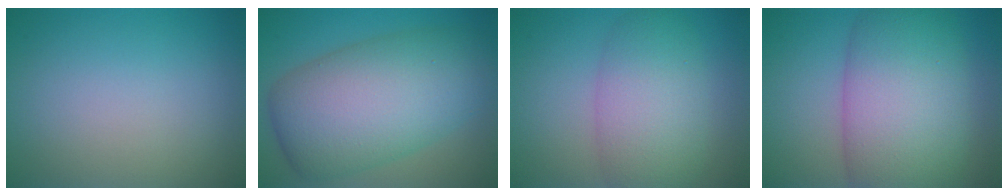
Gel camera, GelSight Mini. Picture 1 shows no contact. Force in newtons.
{"total": 11.1, "press": 11.1, "slide": 0.6}
{"total": 6.3, "press": 6.3, "slide": 0.3}
{"total": 11.4, "press": 11.4, "slide": 0.2}